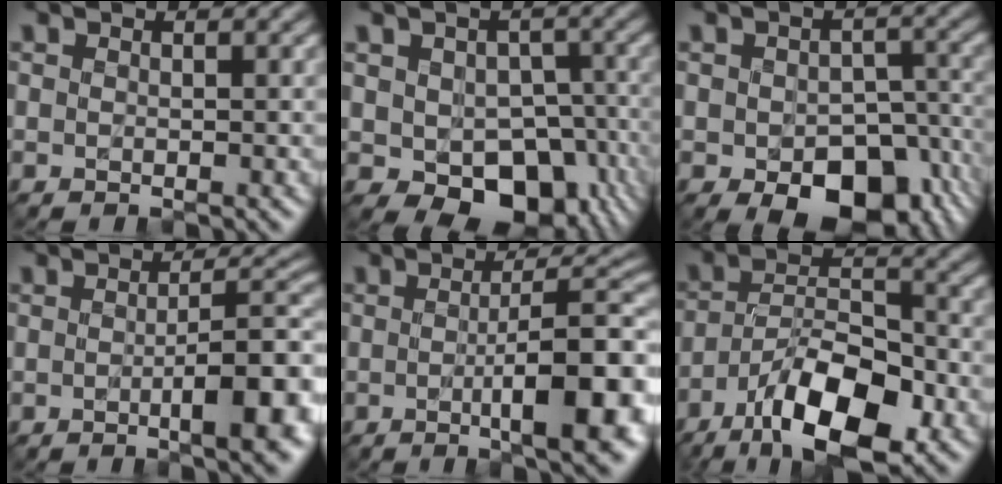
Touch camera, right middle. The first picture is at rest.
{"total": 9.4, "force": [-3.4, 6.4, 6.0], "torque": [-0.080, -0.024, -0.038]}
{"total": 10.6, "force": [-4.7, 6.1, 7.3], "torque": [-0.110, -0.029, -0.051]}
{"total": 7.2, "force": [-1.9, 1.7, 6.8], "torque": [-0.091, 0.005, -0.028]}
{"total": 9.4, "force": [-1.9, 2.1, 9.0], "torque": [-0.119, 0.003, -0.029]}
{"total": 10.4, "force": [-6.0, 3.8, 7.6], "torque": [-0.130, 0.010, -0.109]}